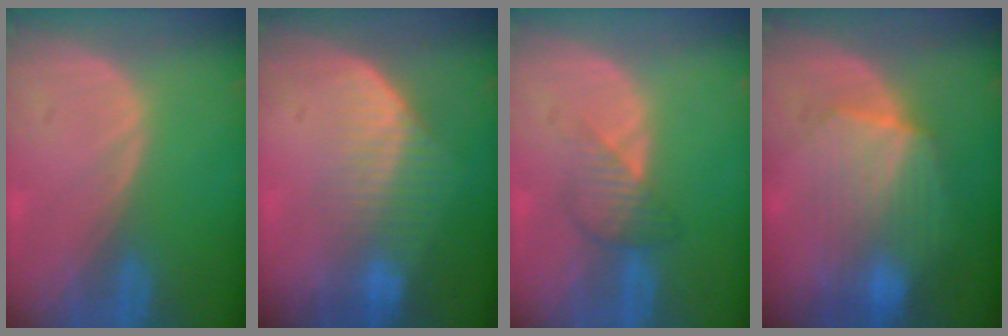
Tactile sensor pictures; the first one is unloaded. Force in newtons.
{"total": 7.2, "press": 6.1, "slide": 3.8}
{"total": 3.3, "press": 3.3, "slide": 0.2}
{"total": 7.3, "press": 7.3, "slide": 0.2}